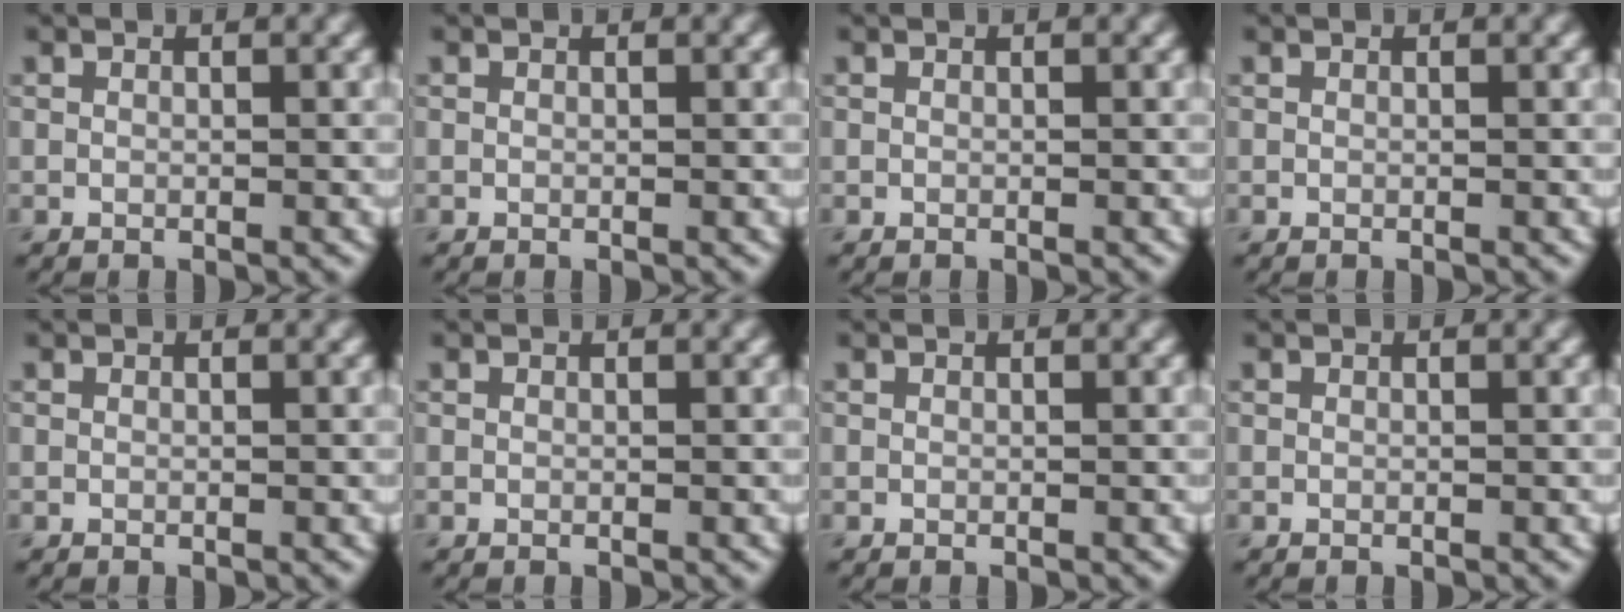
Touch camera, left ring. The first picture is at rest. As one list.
[{"total": 0.0}, {"total": 0.0}, {"total": 0.0}, {"total": 0.0}, {"total": 0.0}, {"total": 0.0}, {"total": 0.0}]